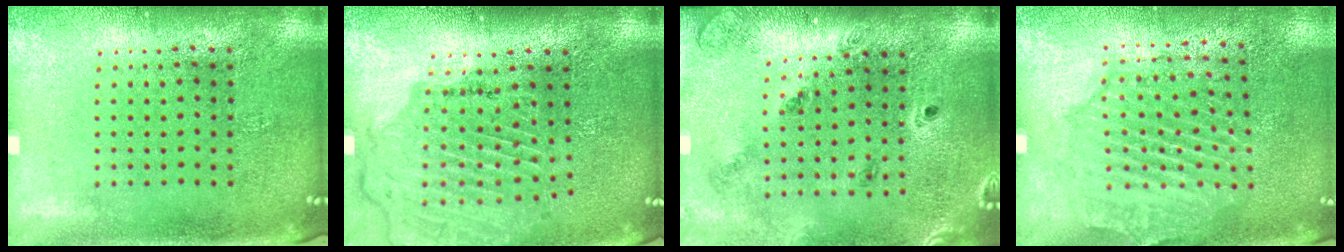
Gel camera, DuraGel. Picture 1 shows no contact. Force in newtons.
{"total": 1.6, "press": 1.6, "slide": 0.0}
{"total": 1.4, "press": 1.4, "slide": 0.2}
{"total": 1.6, "press": 1.6, "slide": 0.2}